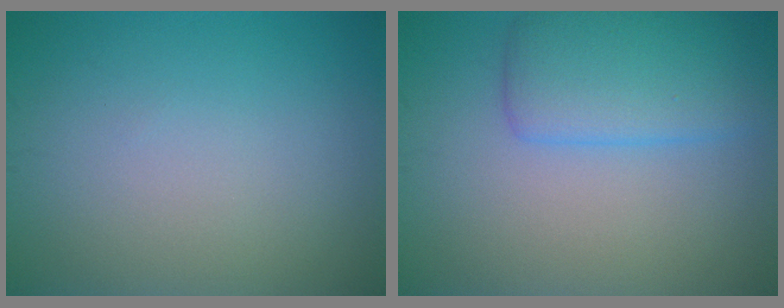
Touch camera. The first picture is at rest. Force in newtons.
{"total": 4.6, "press": 4.6, "slide": 0.2}